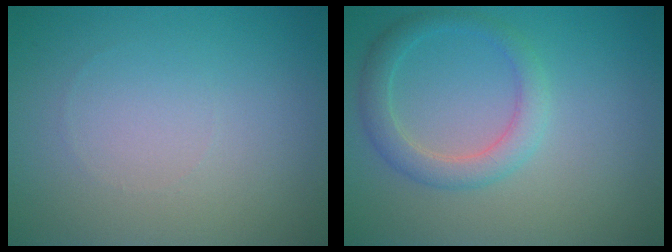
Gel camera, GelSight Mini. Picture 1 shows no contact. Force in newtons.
{"total": 2.8, "press": 2.8, "slide": 0.2}